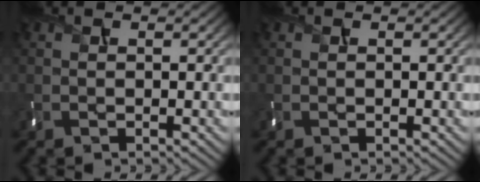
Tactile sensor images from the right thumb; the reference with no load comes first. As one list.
[{"total": 0.0}]